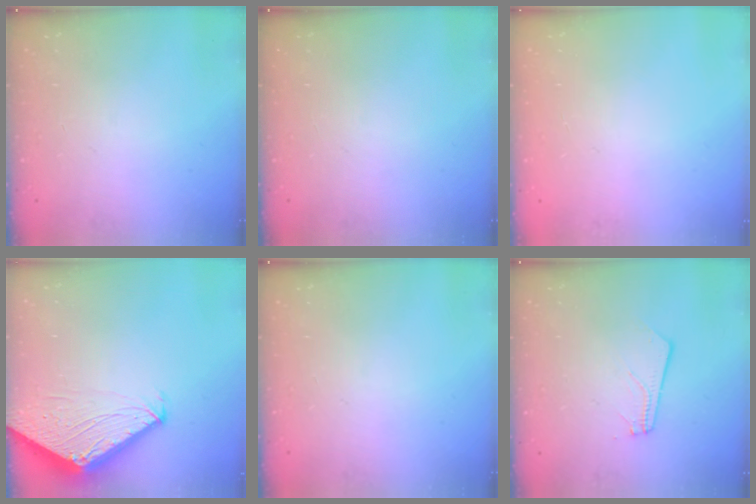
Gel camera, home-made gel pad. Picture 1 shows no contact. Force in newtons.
{"total": 0.0}
{"total": 0.0}
{"total": 3.8, "press": 3.8, "slide": 0.3}
{"total": 0.0}
{"total": 2.7, "press": 2.7, "slide": 0.4}